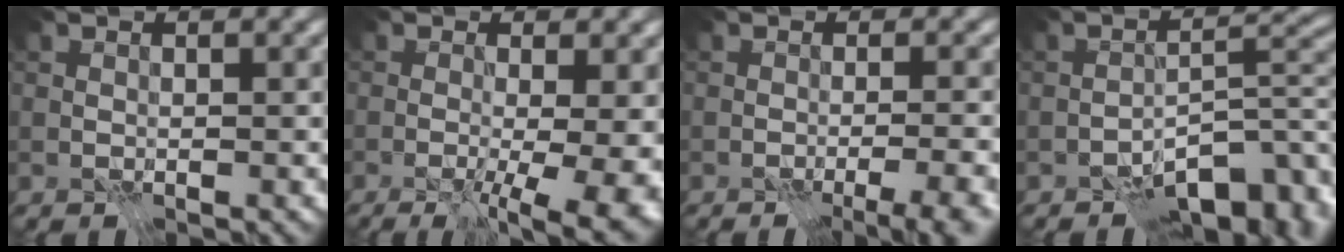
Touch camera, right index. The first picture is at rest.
{"total": 7.1, "force": [-1.9, 1.9, 6.5], "torque": [-0.060, -0.015, -0.017]}
{"total": 3.5, "force": [-2.3, 0.2, 2.6], "torque": [-0.038, -0.002, -0.034]}
{"total": 7.7, "force": [-4.7, 3.0, 5.3], "torque": [-0.062, 0.005, -0.080]}